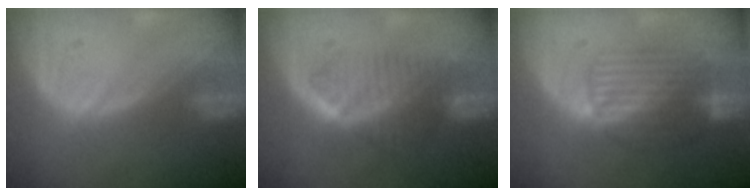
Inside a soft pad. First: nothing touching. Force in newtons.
{"total": 6.7, "press": 6.1, "slide": 2.8}
{"total": 7.4, "press": 7.2, "slide": 1.7}